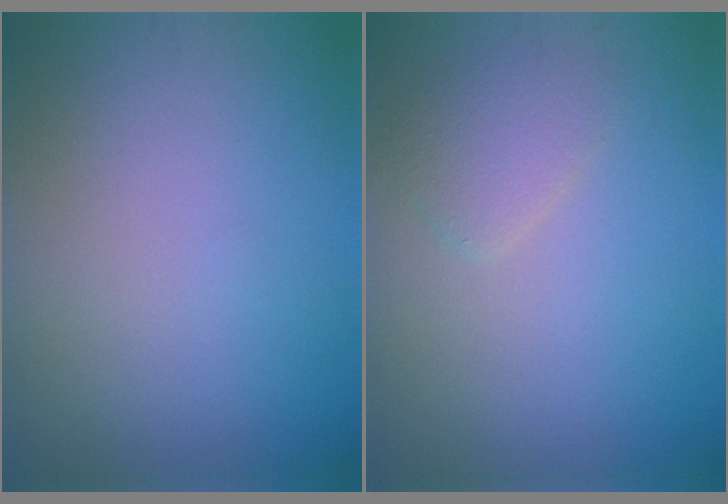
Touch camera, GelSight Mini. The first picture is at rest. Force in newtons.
{"total": 1.7, "press": 1.7, "slide": 0.2}